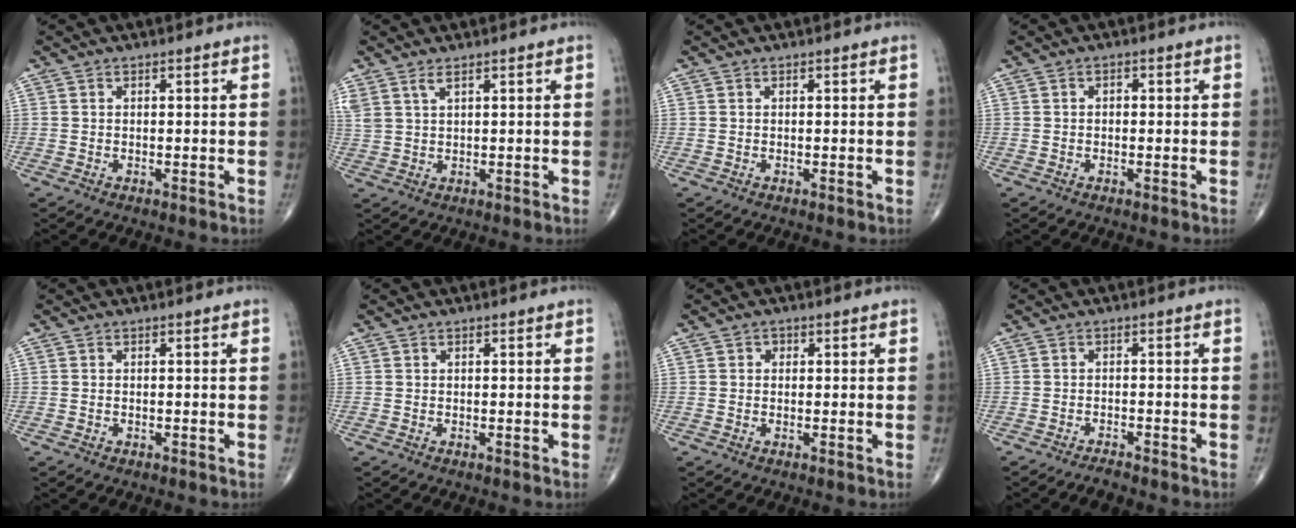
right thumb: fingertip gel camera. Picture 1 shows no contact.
{"total": 3.5, "force": [2.3, 1.2, 2.4], "torque": [-0.060, 0.002, 0.055]}
{"total": 0.0}
{"total": 0.9, "force": [0.0, 0.7, 0.6], "torque": [-0.002, 0.005, -0.004]}
{"total": 0.0}
{"total": 0.0}
{"total": 0.9, "force": [0.1, 0.8, 0.3], "torque": [0.003, 0.002, -0.002]}
{"total": 1.9, "force": [-1.8, 0.2, 0.5], "torque": [-0.020, 0.006, -0.031]}